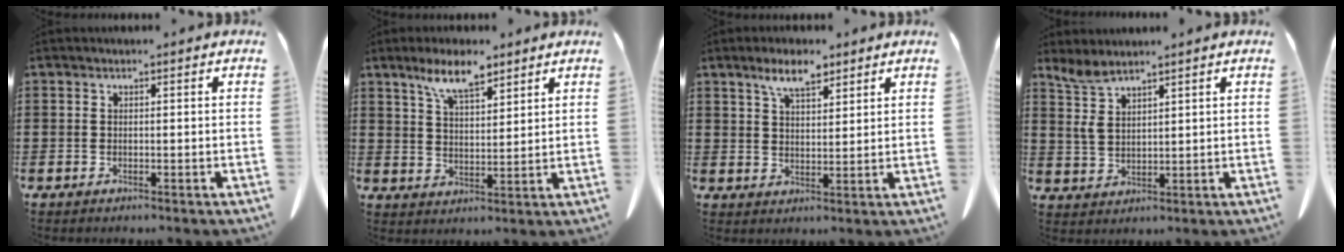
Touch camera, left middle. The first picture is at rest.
{"total": 7.4, "force": [5.5, 2.1, 4.4], "torque": [-0.101, -0.008, 0.101]}
{"total": 5.7, "force": [4.0, 1.9, 3.6], "torque": [-0.072, -0.003, 0.071]}
{"total": 4.7, "force": [3.0, 1.9, 3.1], "torque": [-0.079, -0.008, 0.054]}